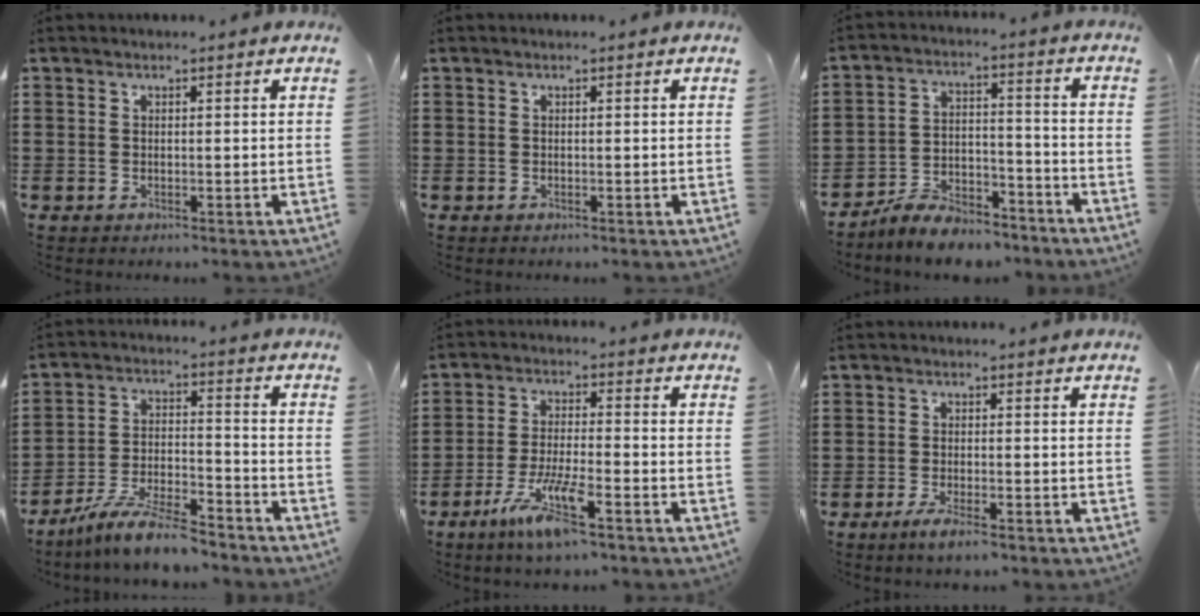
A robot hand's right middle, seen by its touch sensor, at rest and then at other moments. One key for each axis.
{"total": 0.0}
{"total": 7.1, "fx": -6.7, "fy": 1.5, "fz": 1.8, "tx": -0.035, "ty": 0.016, "tz": -0.131}
{"total": 8.5, "fx": -7.6, "fy": 0.9, "fz": 3.9, "tx": -0.078, "ty": 0.009, "tz": -0.146}
{"total": 8.0, "fx": -5.0, "fy": 1.2, "fz": 6.2, "tx": -0.128, "ty": -0.007, "tz": -0.093}
{"total": 2.5, "fx": -1.8, "fy": 0.1, "fz": 1.8, "tx": -0.038, "ty": -0.004, "tz": -0.033}